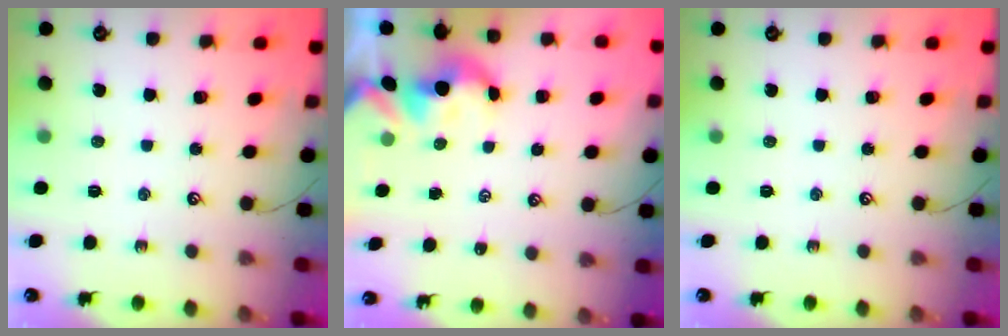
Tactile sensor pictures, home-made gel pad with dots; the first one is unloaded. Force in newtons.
{"total": 2.5, "press": 2.5, "slide": 0.2}
{"total": 0.0}